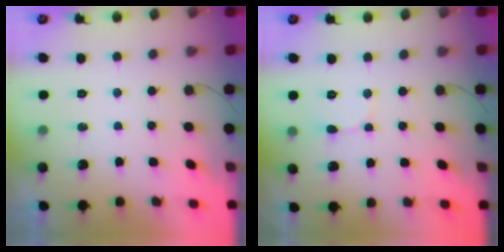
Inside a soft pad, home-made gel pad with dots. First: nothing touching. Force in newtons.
{"total": 1.6, "press": 1.6, "slide": 0.1}